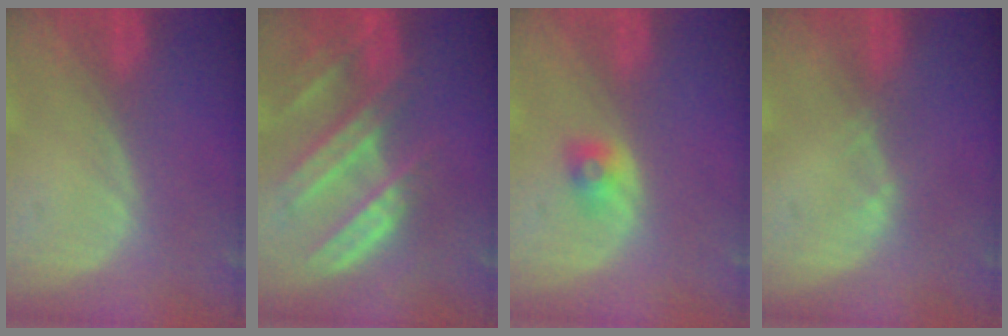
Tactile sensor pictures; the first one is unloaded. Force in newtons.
{"total": 9.4, "press": 8.4, "slide": 4.1}
{"total": 2.0, "press": 2.0, "slide": 0.3}
{"total": 0.6, "press": 0.5, "slide": 0.2}